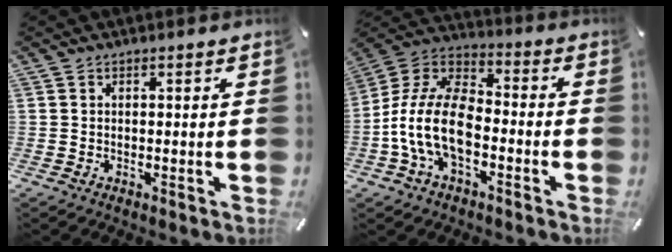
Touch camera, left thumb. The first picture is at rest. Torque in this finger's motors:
{"motor_torque": [-0.06, 1.74, 1.75, 1.02, 0.32]}